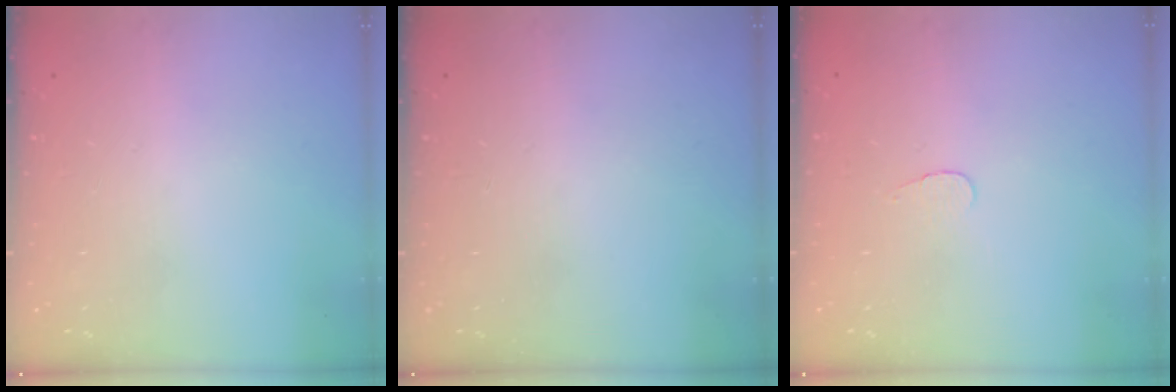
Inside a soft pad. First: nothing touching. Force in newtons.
{"total": 0.0}
{"total": 2.8, "press": 2.8, "slide": 0.3}